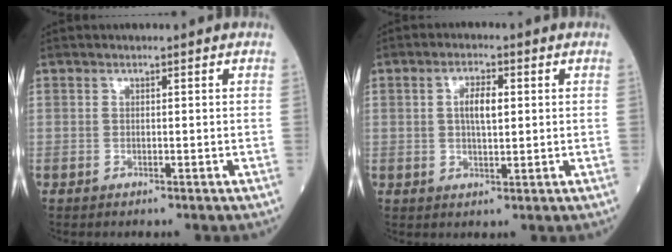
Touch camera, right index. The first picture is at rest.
{"total": 4.2, "force": [0.7, 1.3, 3.9], "torque": [-0.073, 0.006, 0.013]}